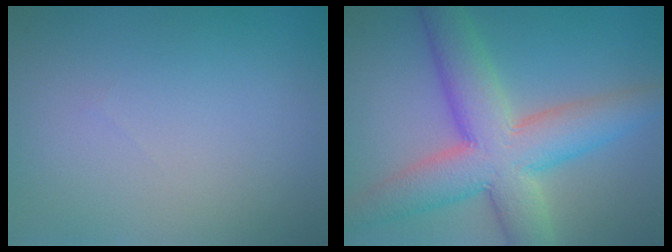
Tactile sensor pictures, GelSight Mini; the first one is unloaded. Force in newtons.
{"total": 9.6, "press": 9.6, "slide": 0.4}